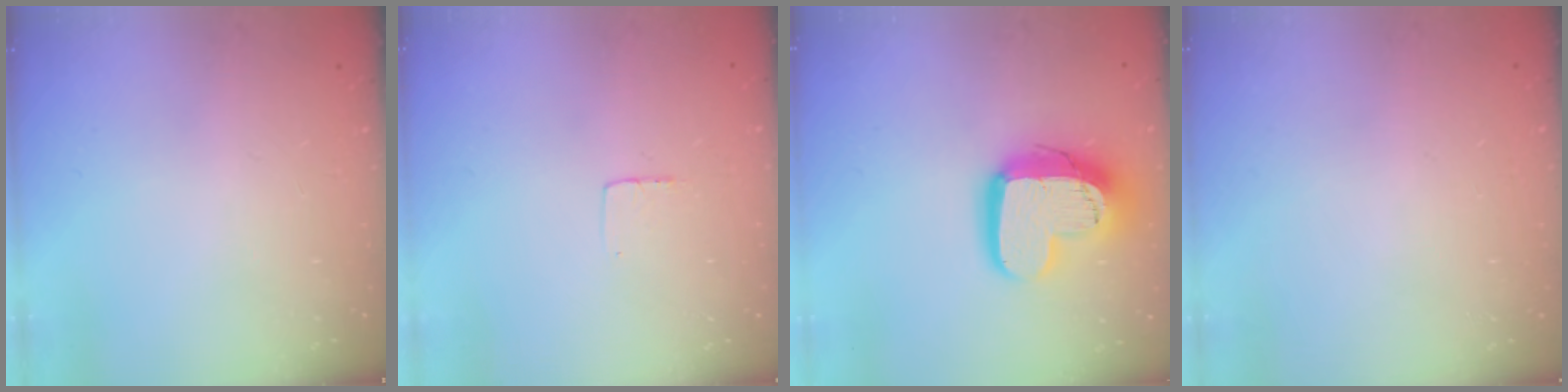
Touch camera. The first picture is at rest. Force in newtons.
{"total": 3.0, "press": 3.0, "slide": 0.2}
{"total": 17.0, "press": 17.0, "slide": 1.7}
{"total": 0.0}